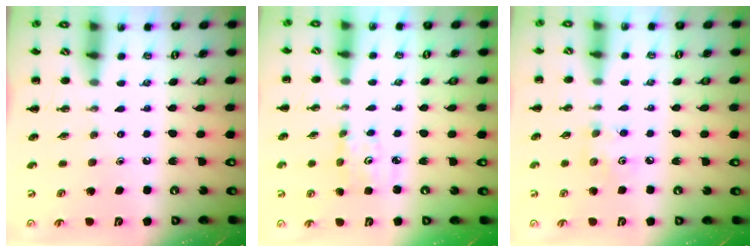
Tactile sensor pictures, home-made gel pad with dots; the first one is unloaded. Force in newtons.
{"total": 2.6, "press": 2.6, "slide": 0.3}
{"total": 3.5, "press": 3.5, "slide": 0.6}